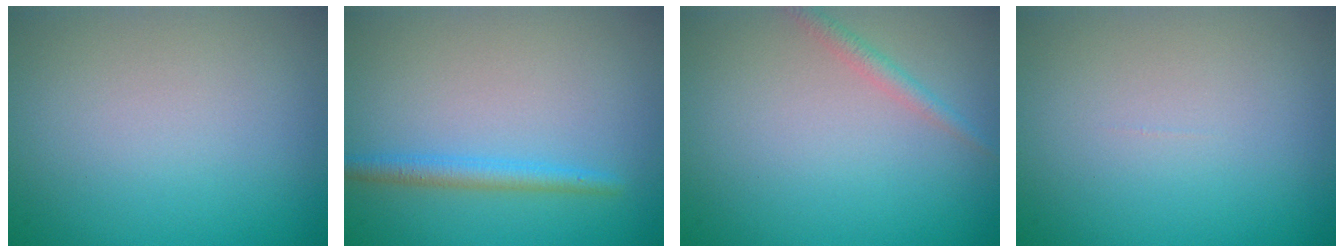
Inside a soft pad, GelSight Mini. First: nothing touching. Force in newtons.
{"total": 1.9, "press": 1.9, "slide": 0.2}
{"total": 1.3, "press": 1.3, "slide": 0.0}
{"total": 0.0}